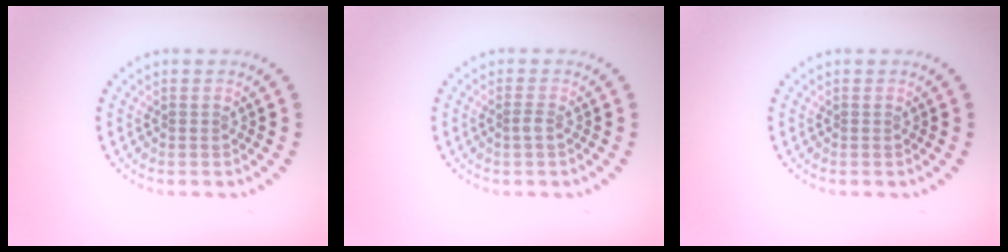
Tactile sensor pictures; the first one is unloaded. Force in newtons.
{"total": 0.9, "press": 0.6, "slide": 0.6}
{"total": 0.0}